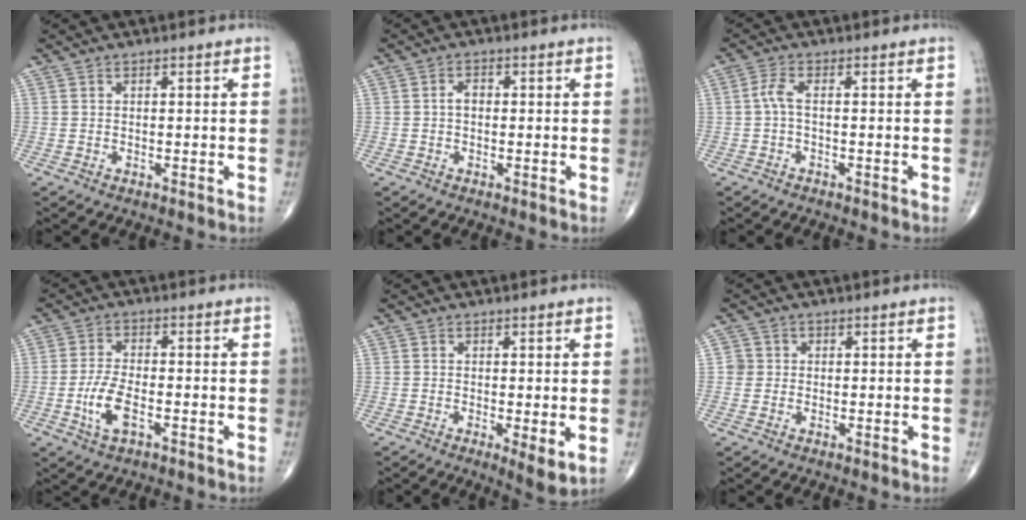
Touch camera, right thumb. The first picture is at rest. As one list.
[{"total": 1.9, "force": [-0.1, 1.3, 1.4], "torque": [-0.017, 0.009, -0.006]}, {"total": 2.0, "force": [-0.2, 0.6, 1.9], "torque": [-0.047, 0.005, -0.008]}, {"total": 6.4, "force": [-2.2, 2.7, 5.3], "torque": [-0.110, 0.010, -0.042]}, {"total": 4.1, "force": [-0.6, 1.0, 3.9], "torque": [-0.064, -0.016, -0.012]}, {"total": 2.0, "force": [0.0, 2.0, 0.2], "torque": [0.011, 0.007, -0.004]}]